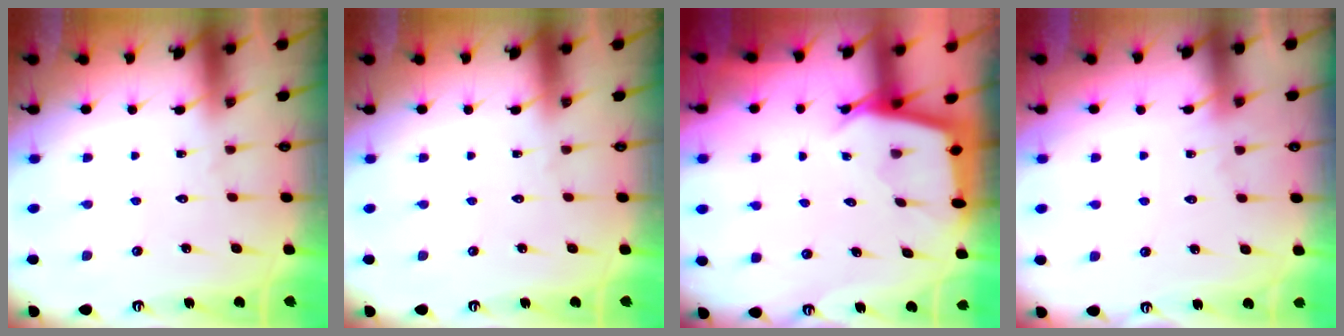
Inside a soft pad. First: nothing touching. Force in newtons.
{"total": 0.0}
{"total": 2.5, "press": 2.5, "slide": 0.1}
{"total": 4.6, "press": 4.5, "slide": 0.6}